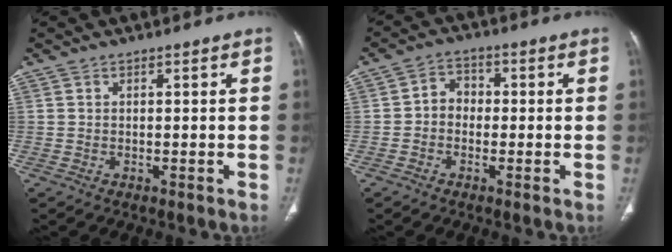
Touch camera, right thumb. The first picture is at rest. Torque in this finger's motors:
{"motor_torque": [-0.35, -0.44, -0.13, -0.16, -0.03]}